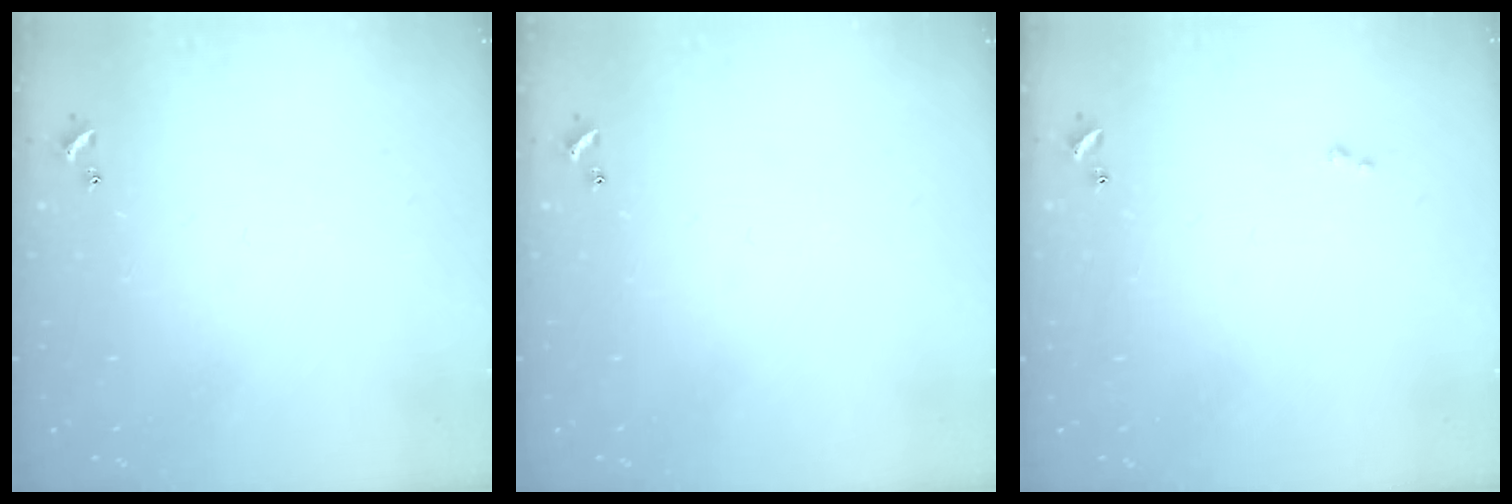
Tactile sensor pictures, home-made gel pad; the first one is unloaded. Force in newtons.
{"total": 0.0}
{"total": 0.0}